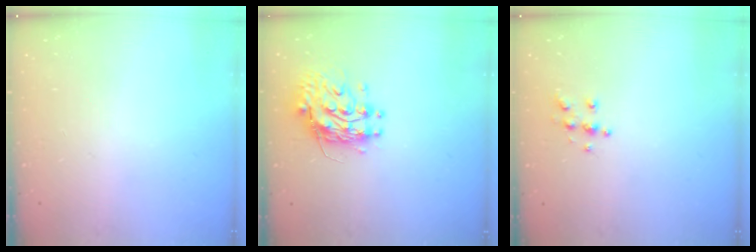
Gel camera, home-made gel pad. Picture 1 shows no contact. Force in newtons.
{"total": 10.8, "press": 10.7, "slide": 0.9}
{"total": 5.3, "press": 5.2, "slide": 0.2}